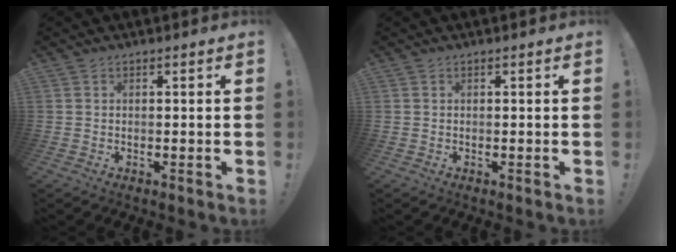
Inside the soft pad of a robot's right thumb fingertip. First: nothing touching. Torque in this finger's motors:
{"motor_torque": [0.00, 0.00, 0.00, 0.00, 0.00]}